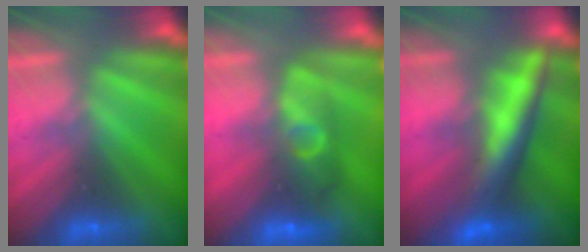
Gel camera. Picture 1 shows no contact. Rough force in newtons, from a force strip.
{"total": 7.3}
{"total": 6.5}